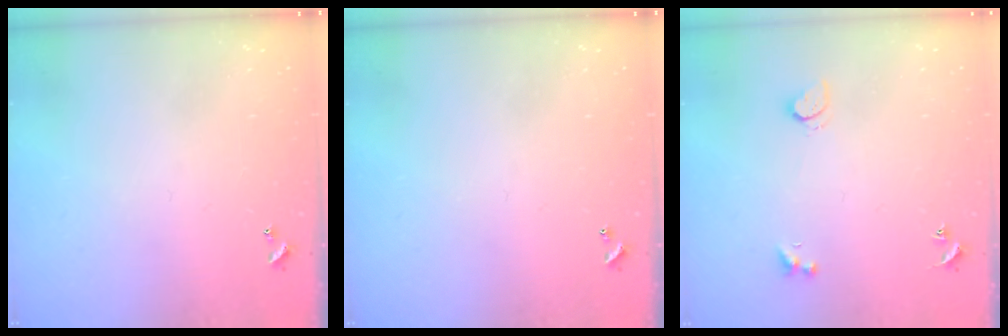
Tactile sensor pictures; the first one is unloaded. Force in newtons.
{"total": 0.0}
{"total": 1.8, "press": 1.7, "slide": 0.5}